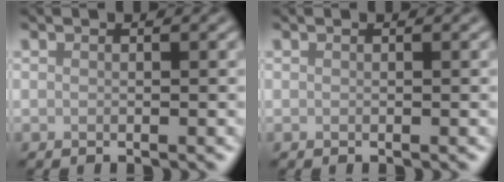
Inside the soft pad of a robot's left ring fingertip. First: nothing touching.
{"total": 0.0}